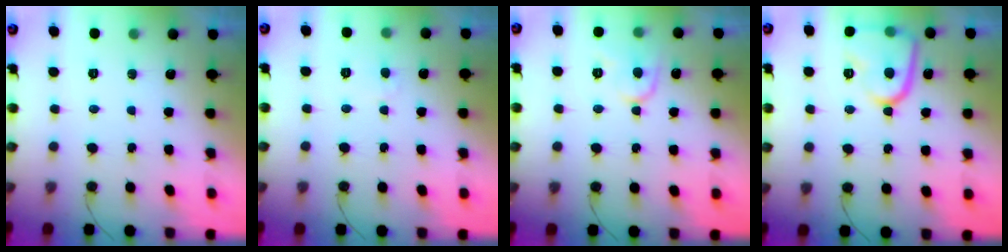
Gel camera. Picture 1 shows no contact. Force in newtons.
{"total": 2.3, "press": 2.3, "slide": 0.1}
{"total": 7.8, "press": 7.8, "slide": 0.8}
{"total": 13.0, "press": 13.0, "slide": 1.3}